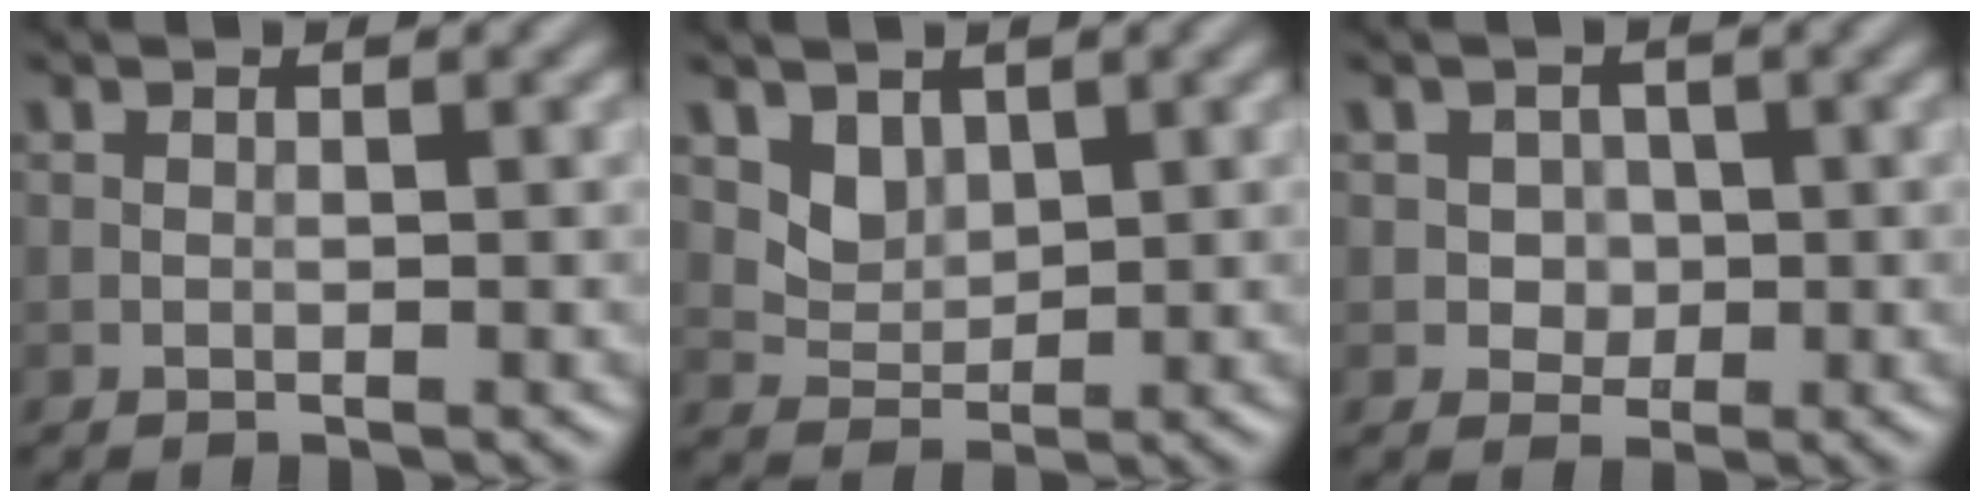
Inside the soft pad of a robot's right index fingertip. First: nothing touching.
{"total": 2.4, "force": [1.2, 1.8, 1.1], "torque": [-0.027, -0.016, 0.036]}
{"total": 2.0, "force": [0.0, 1.9, 0.8], "torque": [-0.001, 0.000, 0.000]}